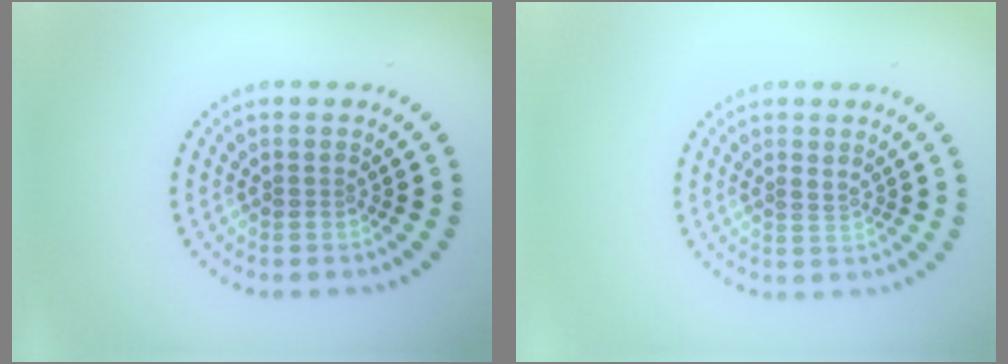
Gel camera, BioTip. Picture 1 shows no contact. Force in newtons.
{"total": 0.9, "press": 0.8, "slide": 0.4}